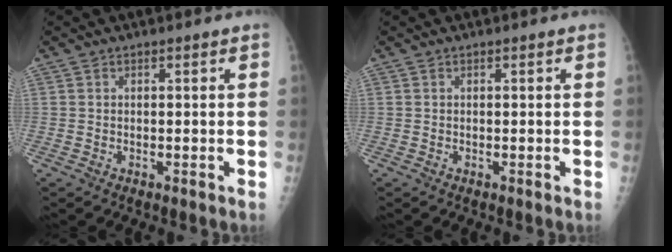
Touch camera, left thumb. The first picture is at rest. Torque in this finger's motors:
{"motor_torque": [0.00, 0.00, 0.00, 0.00, 0.00]}